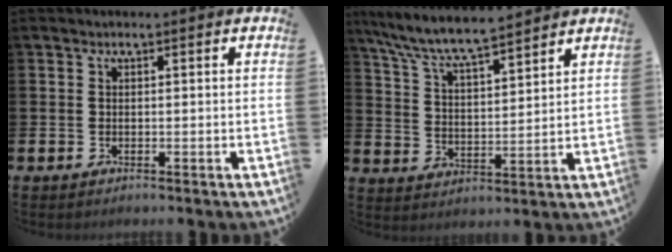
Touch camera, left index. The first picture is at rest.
{"total": 7.9, "force": [7.4, 0.7, 2.6], "torque": [-0.084, -0.044, 0.130]}